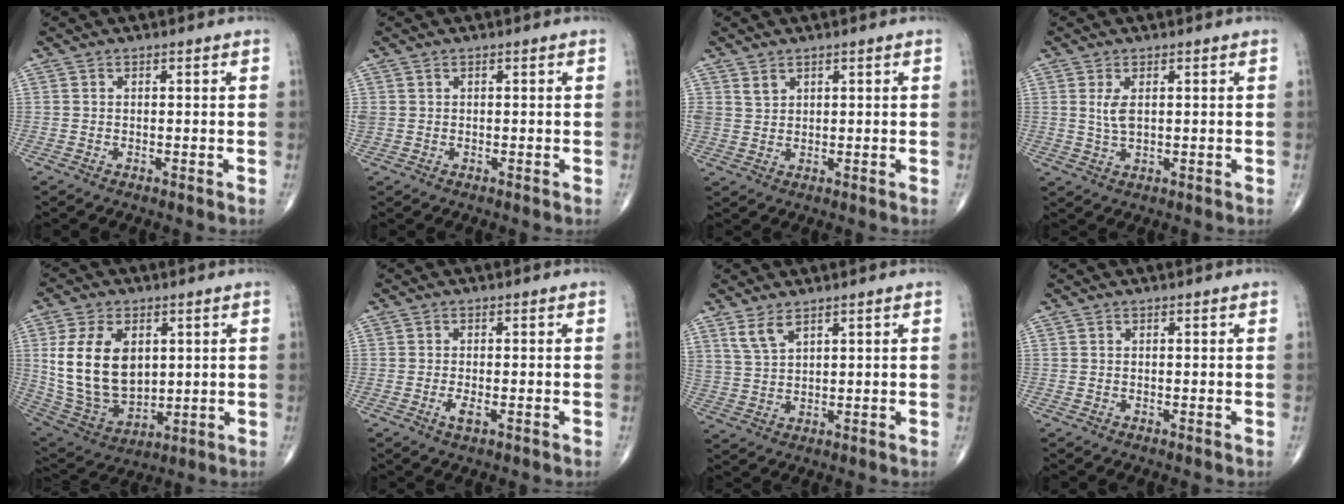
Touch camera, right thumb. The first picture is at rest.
{"total": 1.0, "force": [0.4, 0.9, 0.4], "torque": [-0.005, 0.003, 0.007]}
{"total": 2.3, "force": [1.6, 1.5, 0.7], "torque": [-0.001, -0.013, 0.032]}
{"total": 3.4, "force": [0.9, 1.5, 2.9], "torque": [-0.062, -0.006, 0.023]}
{"total": 17.0, "force": [3.0, 11.1, 12.5], "torque": [-0.217, -0.019, 0.077]}
{"total": 2.3, "force": [-0.9, 0.8, 2.0], "torque": [-0.042, -0.004, -0.017]}
{"total": 4.5, "force": [3.1, 1.7, 2.7], "torque": [-0.057, -0.016, 0.072]}
{"total": 0.0}